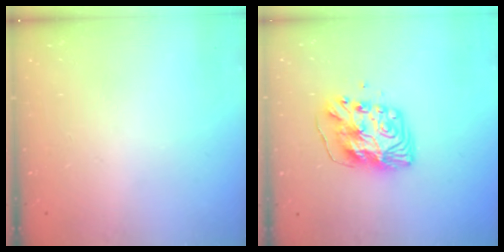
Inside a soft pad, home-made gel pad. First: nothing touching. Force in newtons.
{"total": 11.3, "press": 11.3, "slide": 1.1}